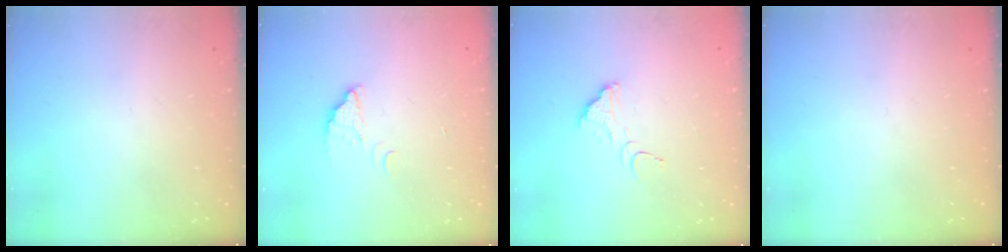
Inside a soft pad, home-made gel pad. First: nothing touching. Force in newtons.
{"total": 2.1, "press": 2.1, "slide": 0.1}
{"total": 2.6, "press": 2.6, "slide": 0.2}
{"total": 0.0}